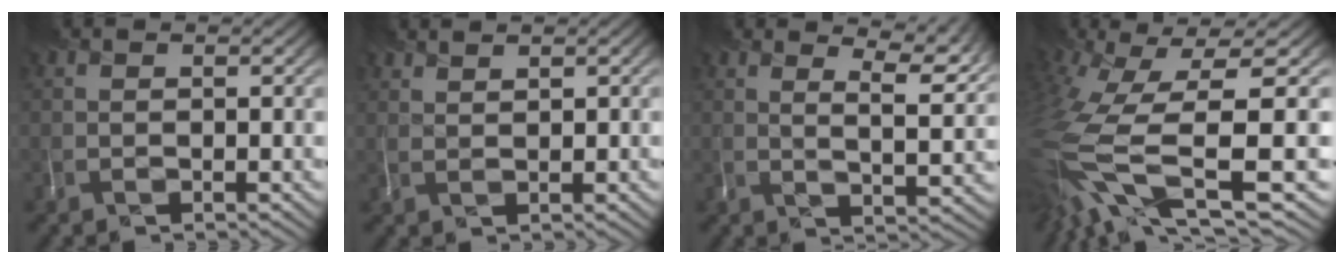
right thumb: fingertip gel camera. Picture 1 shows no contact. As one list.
[{"total": 1.7, "force": [1.7, 0.2, -0.1], "torque": [-0.004, 0.007, 0.033]}, {"total": 8.3, "force": [5.5, 2.3, 5.8], "torque": [-0.075, 0.022, 0.068]}, {"total": 14.5, "force": [-2.1, 4.4, 13.7], "torque": [-0.316, -0.023, -0.012]}]